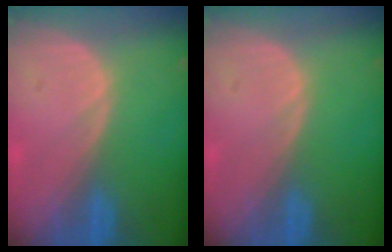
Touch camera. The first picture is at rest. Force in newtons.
{"total": 0.0}